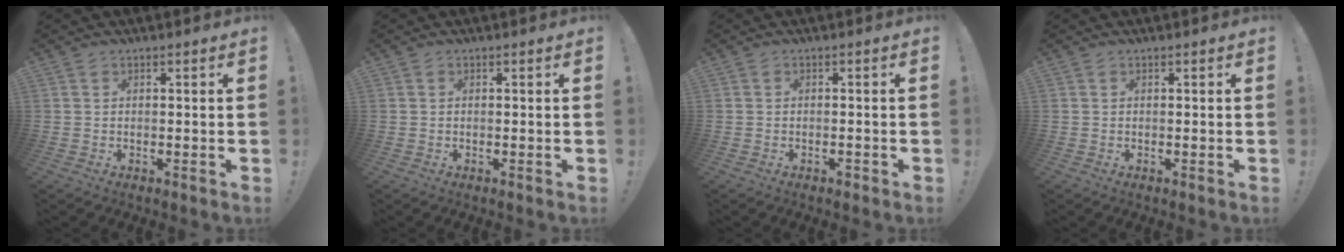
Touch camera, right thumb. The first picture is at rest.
{"total": 0.0}
{"total": 1.0, "force": [-0.8, 0.3, 0.5], "torque": [-0.006, 0.003, -0.014]}
{"total": 0.0}